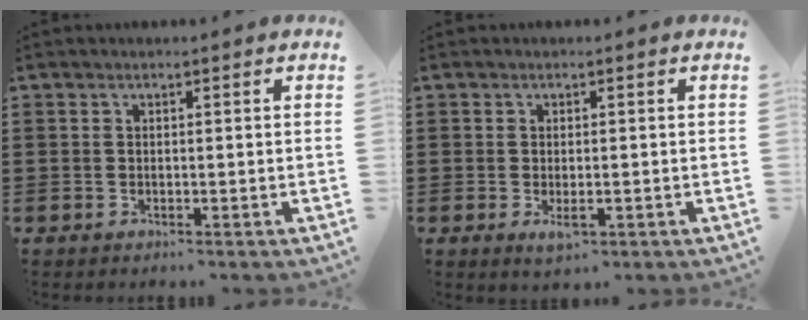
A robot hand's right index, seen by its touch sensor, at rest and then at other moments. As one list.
[{"total": 1.9, "force": [-0.5, 0.7, 1.7], "torque": [-0.038, -0.006, -0.011]}]